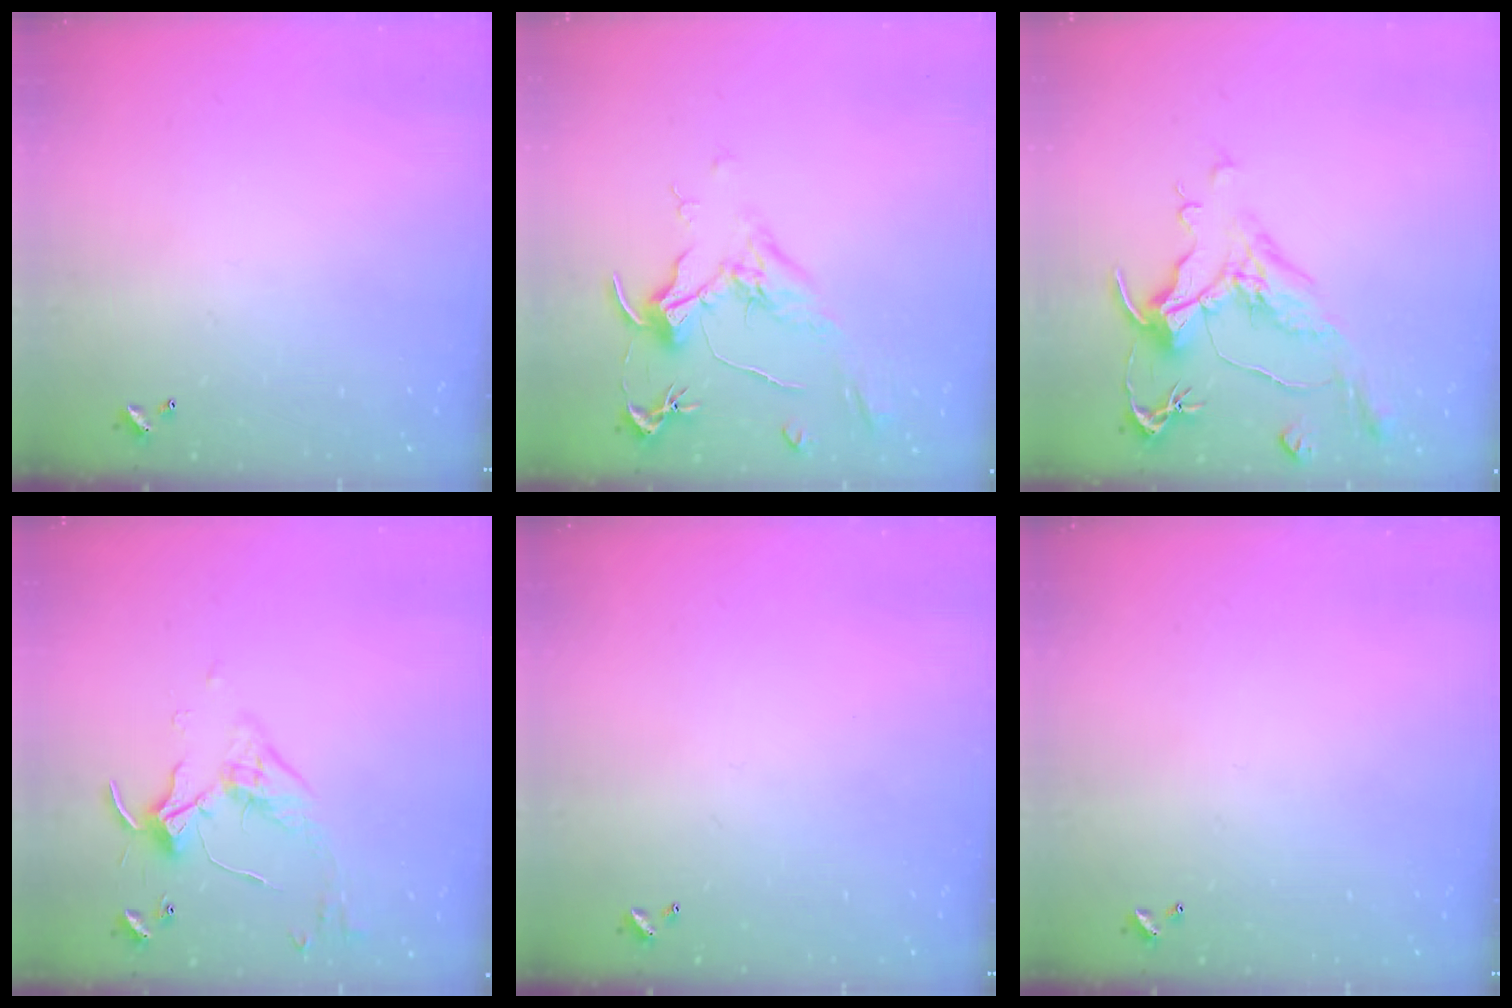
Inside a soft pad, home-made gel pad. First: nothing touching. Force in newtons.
{"total": 2.0, "press": 1.7, "slide": 0.9}
{"total": 1.1, "press": 0.0, "slide": 1.1}
{"total": 3.3, "press": 3.3, "slide": 0.6}
{"total": 0.0}
{"total": 0.0}